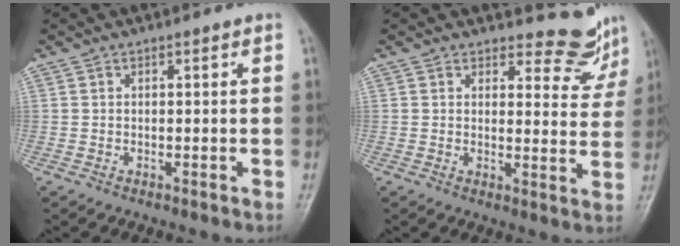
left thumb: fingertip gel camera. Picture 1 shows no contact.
{"total": 6.8, "force": [6.5, 2.1, 0.1], "torque": [0.025, -0.065, 0.068]}